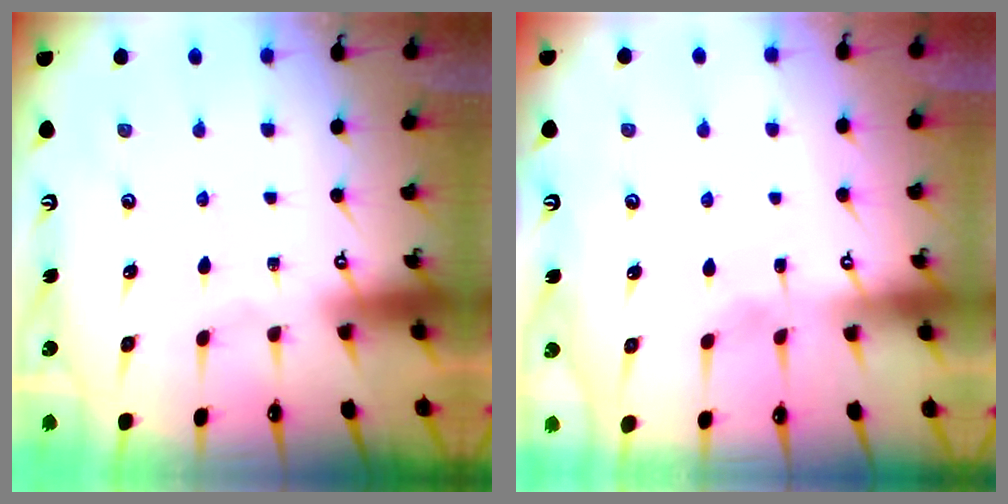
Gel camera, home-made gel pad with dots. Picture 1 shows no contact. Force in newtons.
{"total": 2.8, "press": 2.8, "slide": 0.5}